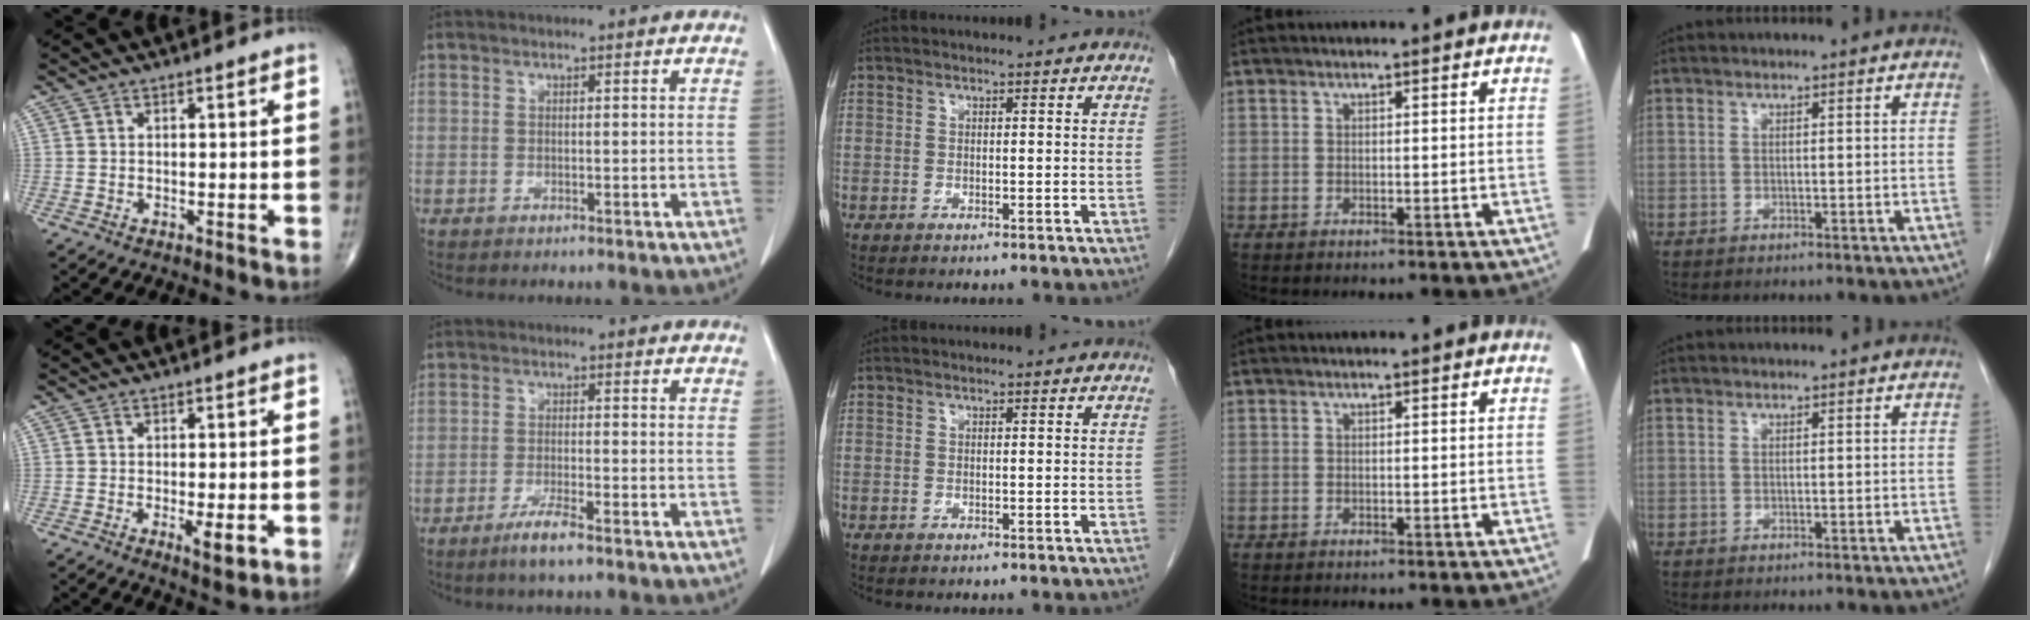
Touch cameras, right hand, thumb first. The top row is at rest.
{"thumb": {"total": 3.7, "force": [-1.0, 1.0, 3.4], "torque": [-0.050, -0.010, -0.015]}, "index": {"total": 4.0, "force": [-2.8, 0.0, 2.8], "torque": [-0.058, -0.008, -0.055]}}